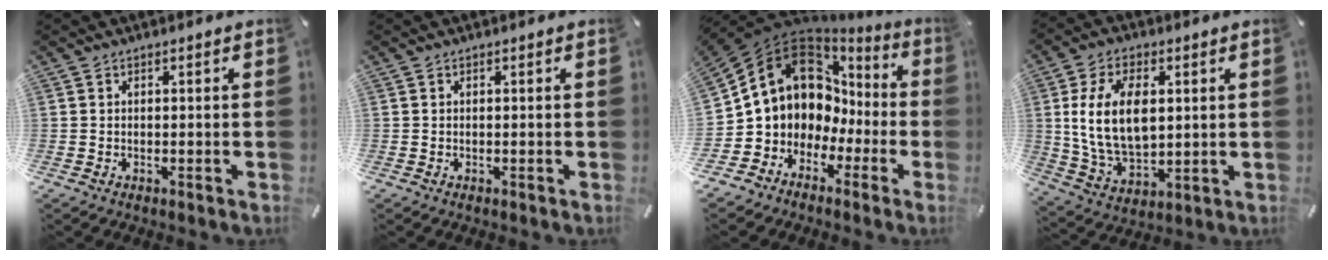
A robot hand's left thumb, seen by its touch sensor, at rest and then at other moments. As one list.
[{"total": 0.0}, {"total": 10.9, "force": [4.2, 9.6, 3.2], "torque": [-0.073, -0.044, 0.092]}, {"total": 13.9, "force": [2.7, 8.7, 10.6], "torque": [-0.241, 0.002, 0.045]}]